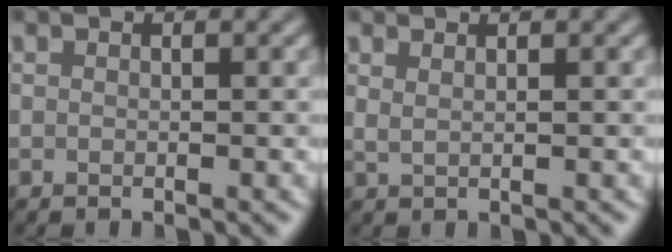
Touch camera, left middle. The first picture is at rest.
{"total": 1.2, "force": [0.8, 0.5, 0.8], "torque": [-0.010, -0.004, 0.008]}